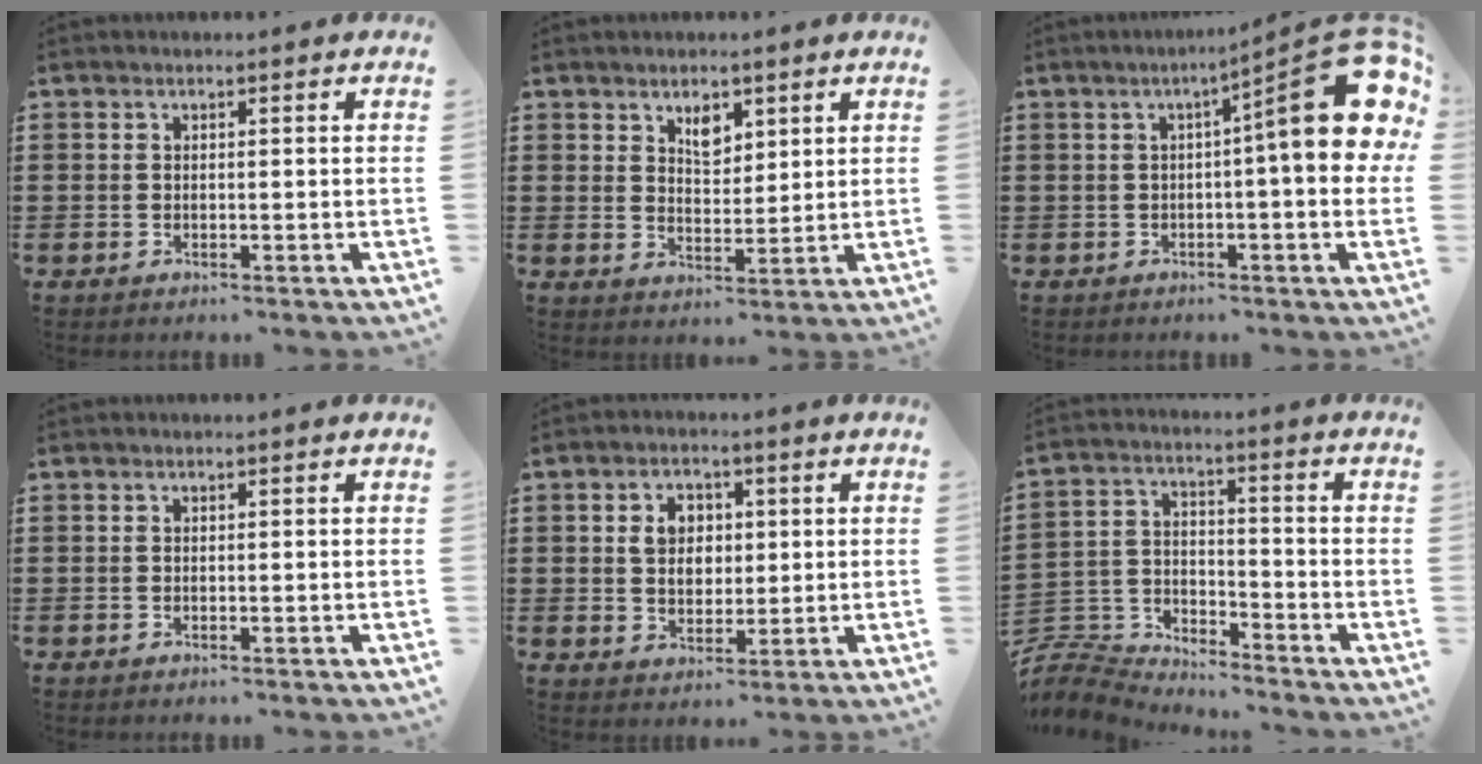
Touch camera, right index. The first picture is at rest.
{"total": 3.7, "force": [2.5, 2.0, 1.8], "torque": [-0.027, 0.001, 0.043]}
{"total": 14.9, "force": [3.8, 2.7, 14.2], "torque": [-0.198, -0.033, 0.060]}
{"total": 0.0}
{"total": 4.8, "force": [0.9, 3.7, 2.8], "torque": [-0.062, 0.013, 0.011]}
{"total": 6.1, "force": [-5.8, 1.6, 0.2], "torque": [-0.031, -0.004, -0.127]}